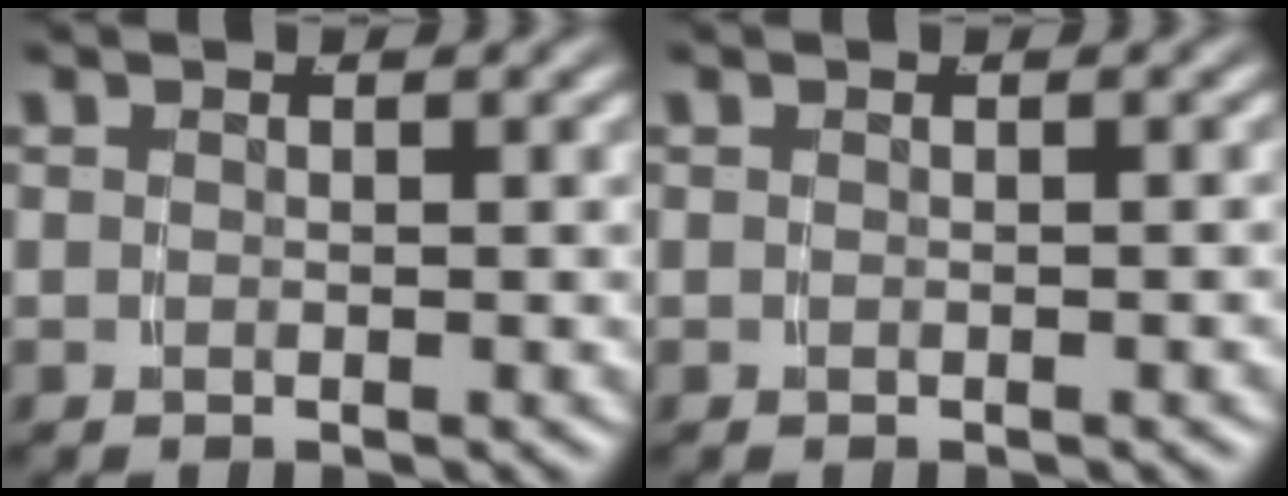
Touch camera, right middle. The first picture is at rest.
{"total": 0.0}